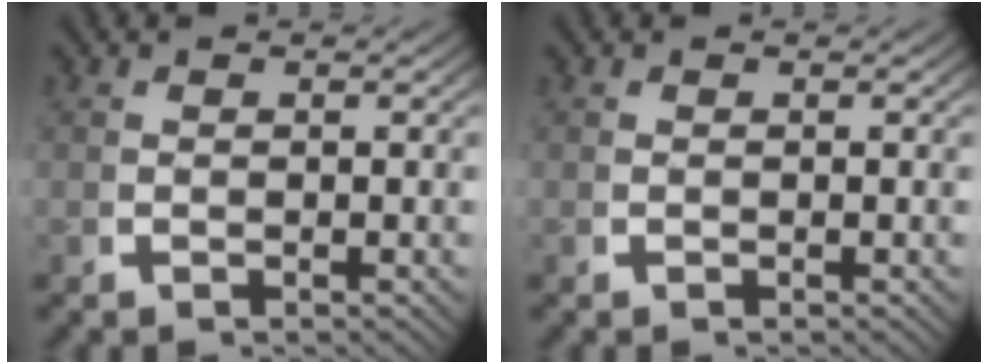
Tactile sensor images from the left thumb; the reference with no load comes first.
{"total": 0.0}